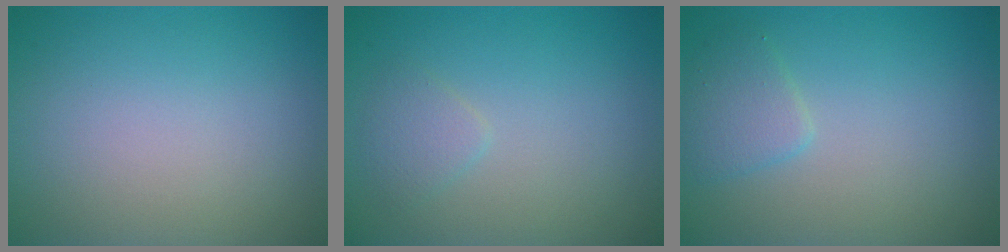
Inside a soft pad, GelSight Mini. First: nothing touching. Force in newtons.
{"total": 1.3, "press": 1.3, "slide": 0.1}
{"total": 2.0, "press": 2.0, "slide": 0.1}